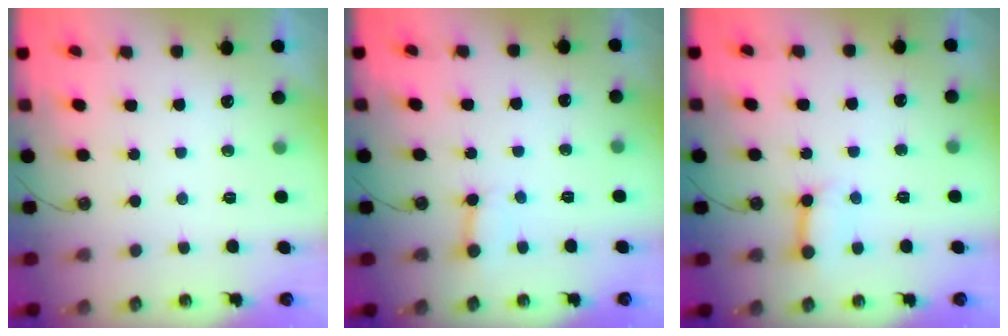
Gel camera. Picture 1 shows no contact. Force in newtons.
{"total": 2.8, "press": 2.7, "slide": 0.4}
{"total": 7.8, "press": 7.8, "slide": 1.1}